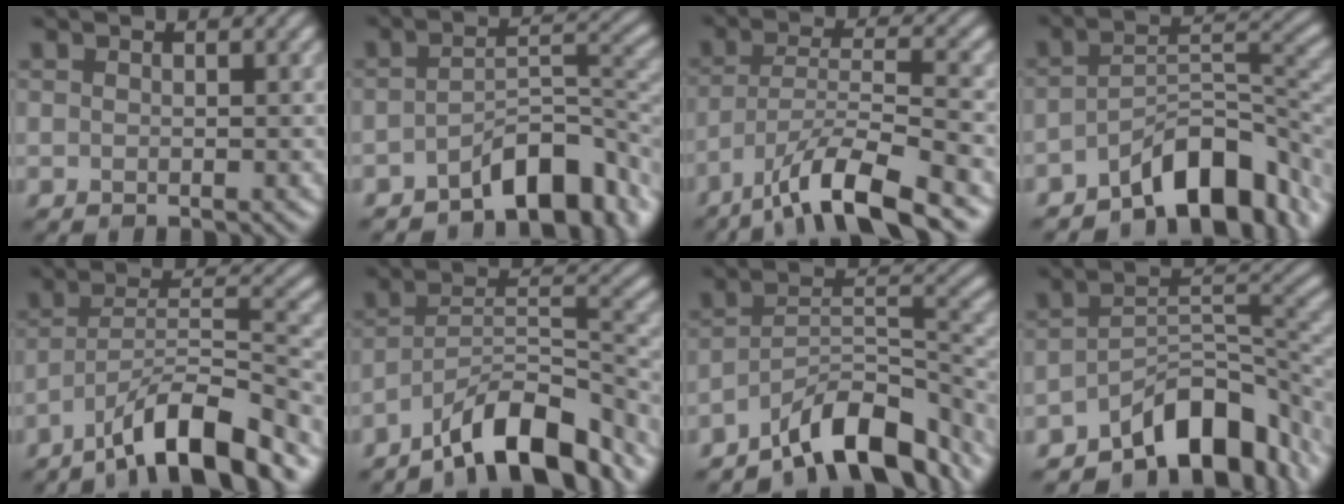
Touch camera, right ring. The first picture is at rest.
{"total": 7.6, "force": [-4.7, 3.1, 5.1], "torque": [-0.060, 0.004, -0.078]}
{"total": 8.7, "force": [-6.0, 1.9, 6.0], "torque": [-0.099, 0.004, -0.112]}
{"total": 9.2, "force": [-6.0, 3.8, 6.0], "torque": [-0.072, 0.003, -0.099]}
{"total": 9.2, "force": [-6.5, 2.1, 6.1], "torque": [-0.096, 0.009, -0.117]}
{"total": 9.7, "force": [-7.3, 2.6, 5.9], "torque": [-0.081, 0.012, -0.135]}
{"total": 9.6, "force": [-7.2, 3.1, 5.6], "torque": [-0.071, 0.007, -0.132]}
{"total": 10.2, "force": [-6.7, 4.4, 6.2], "torque": [-0.072, -0.003, -0.113]}